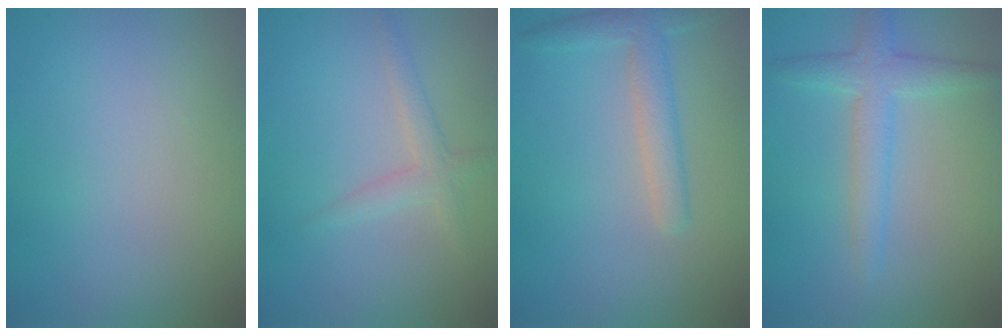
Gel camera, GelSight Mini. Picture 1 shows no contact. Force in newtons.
{"total": 1.8, "press": 1.8, "slide": 0.0}
{"total": 2.8, "press": 2.8, "slide": 0.1}
{"total": 3.1, "press": 3.1, "slide": 0.1}